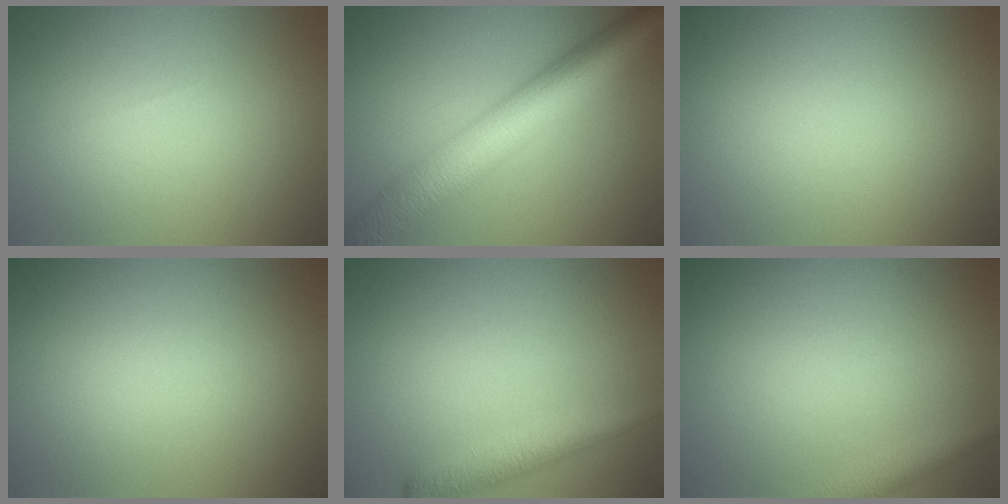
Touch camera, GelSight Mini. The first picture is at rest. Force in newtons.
{"total": 8.7, "press": 8.7, "slide": 0.1}
{"total": 0.0}
{"total": 0.0}
{"total": 3.7, "press": 3.7, "slide": 0.1}
{"total": 2.9, "press": 2.9, "slide": 0.2}